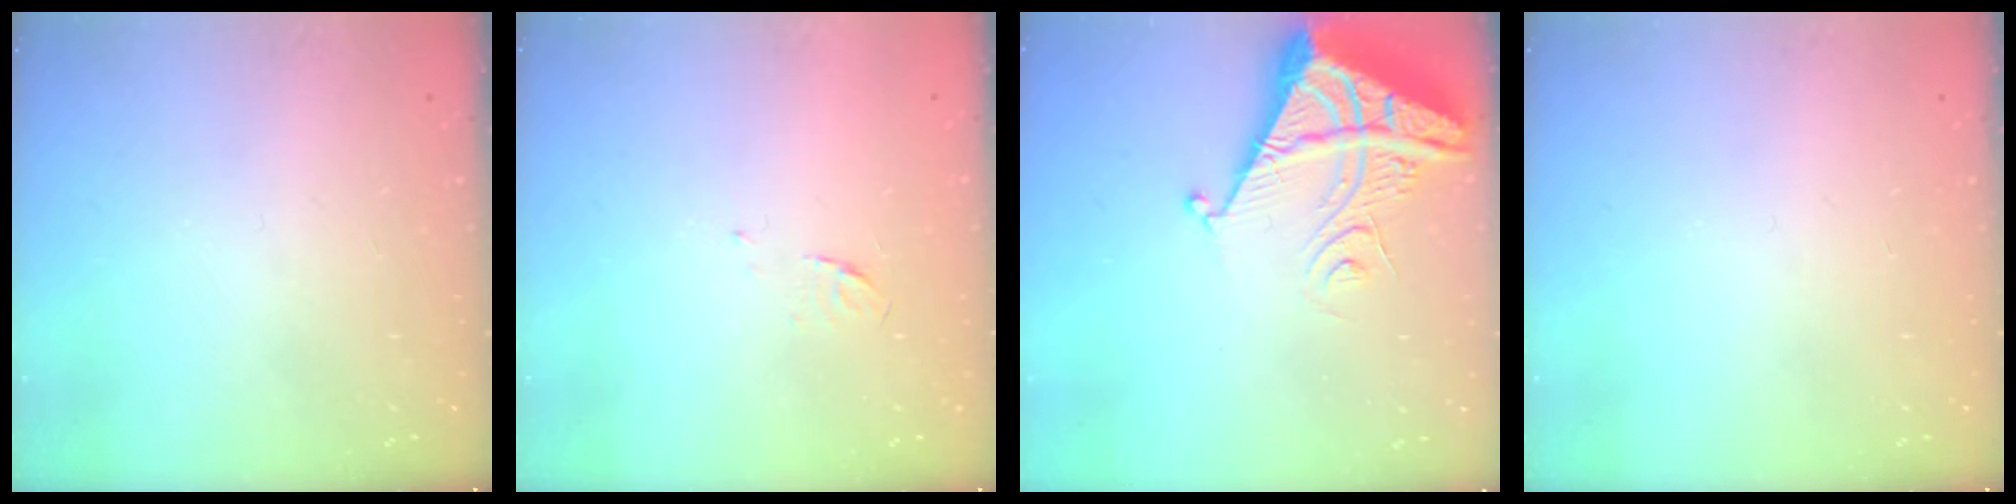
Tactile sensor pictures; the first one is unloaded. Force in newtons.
{"total": 3.5, "press": 3.4, "slide": 0.8}
{"total": 8.5, "press": 8.4, "slide": 0.9}
{"total": 0.0}